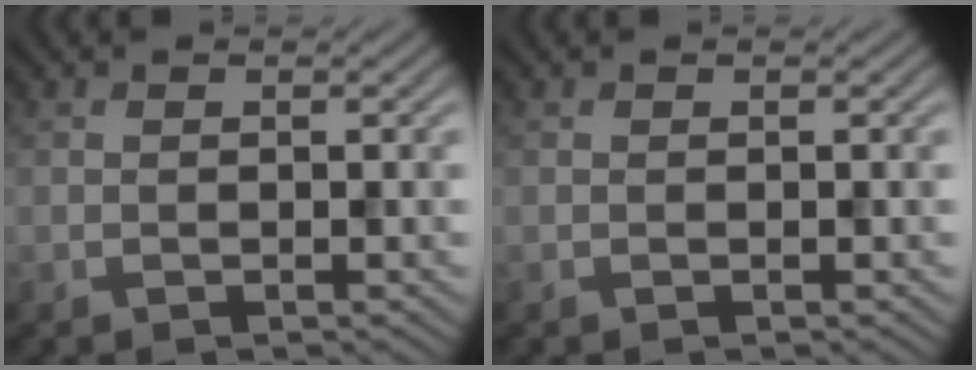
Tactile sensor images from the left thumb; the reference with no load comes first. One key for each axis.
{"total": 0.0}